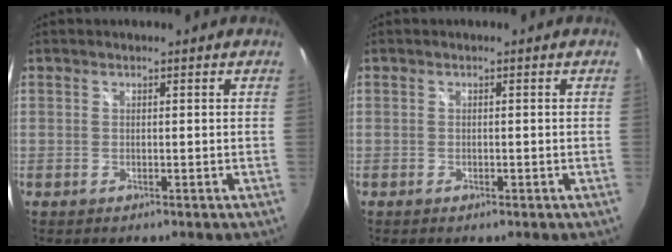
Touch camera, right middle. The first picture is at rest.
{"total": 0.6, "force": [-0.4, 0.3, 0.3], "torque": [-0.005, -0.004, -0.009]}